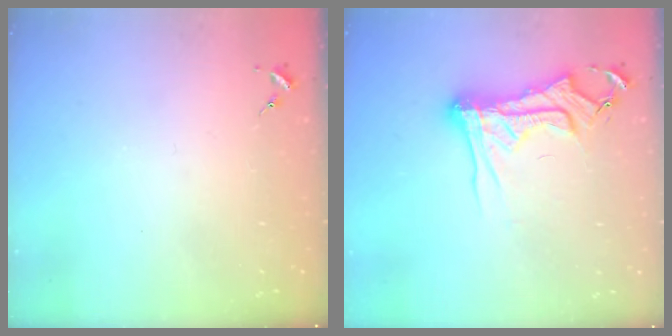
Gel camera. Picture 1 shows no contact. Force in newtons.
{"total": 14.5, "press": 14.5, "slide": 1.1}